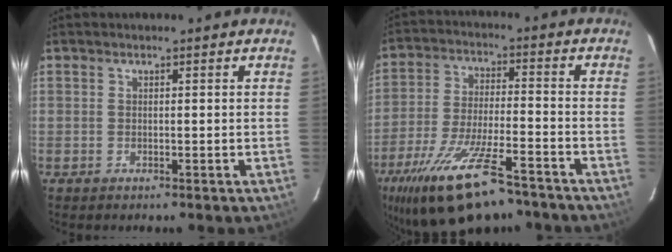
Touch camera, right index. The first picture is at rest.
{"total": 20.3, "force": [-14.4, 5.9, 13.0], "torque": [-0.259, -0.043, -0.239]}